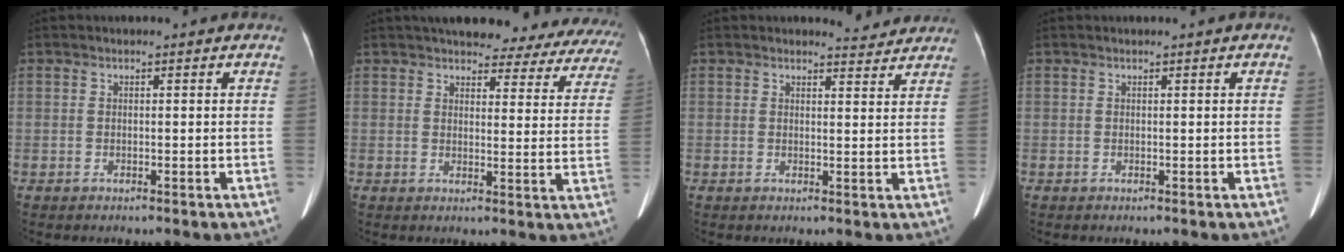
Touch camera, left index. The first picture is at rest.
{"total": 23.1, "force": [20.4, 6.4, 8.6], "torque": [-0.108, -0.026, 0.220]}
{"total": 2.9, "force": [2.8, 0.3, -0.2], "torque": [-0.007, -0.013, 0.030]}
{"total": 0.0}